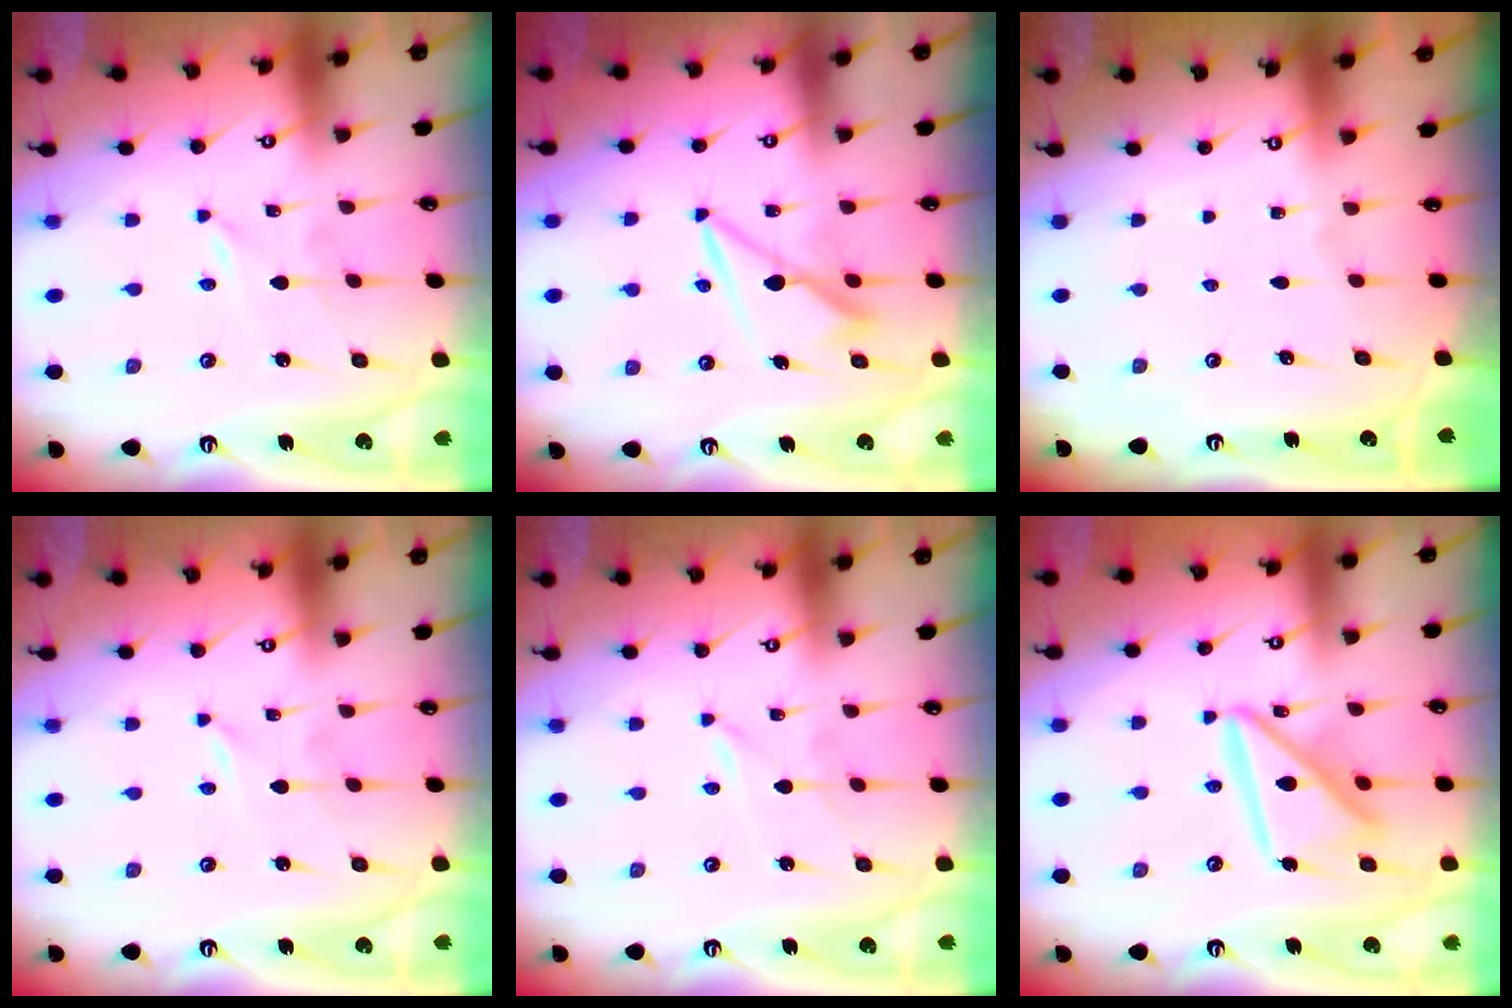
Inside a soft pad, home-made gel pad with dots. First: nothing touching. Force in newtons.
{"total": 8.6, "press": 8.5, "slide": 1.1}
{"total": 0.0}
{"total": 0.0}
{"total": 0.0}
{"total": 14.0, "press": 13.9, "slide": 1.6}